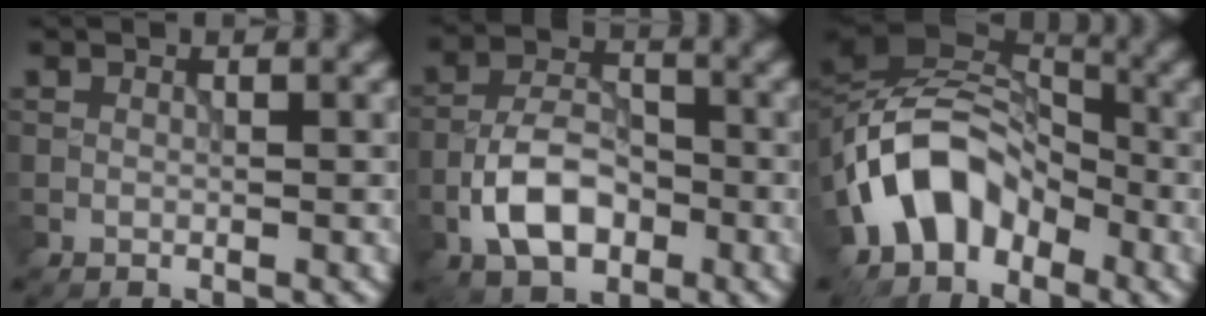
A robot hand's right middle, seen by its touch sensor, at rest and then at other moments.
{"total": 6.2, "force": [-2.5, 3.6, 4.3], "torque": [-0.075, 0.006, -0.050]}
{"total": 8.5, "force": [-4.2, 5.7, 4.7], "torque": [-0.072, 0.013, -0.095]}